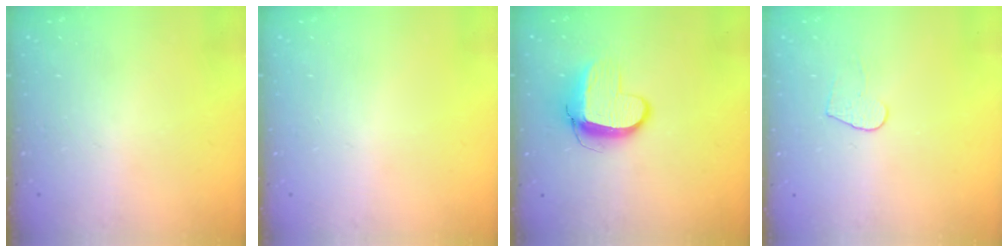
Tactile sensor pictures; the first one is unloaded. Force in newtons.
{"total": 0.0}
{"total": 8.9, "press": 8.8, "slide": 1.0}
{"total": 4.7, "press": 4.7, "slide": 0.4}